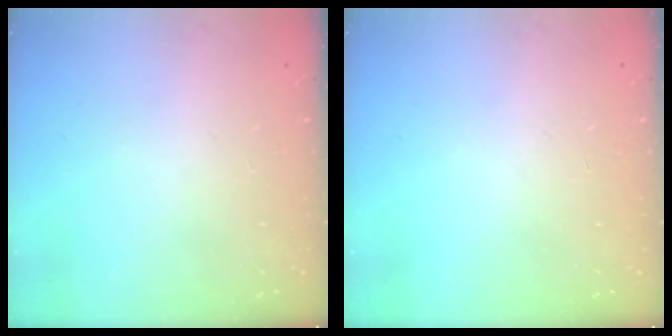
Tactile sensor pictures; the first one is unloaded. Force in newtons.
{"total": 0.0}